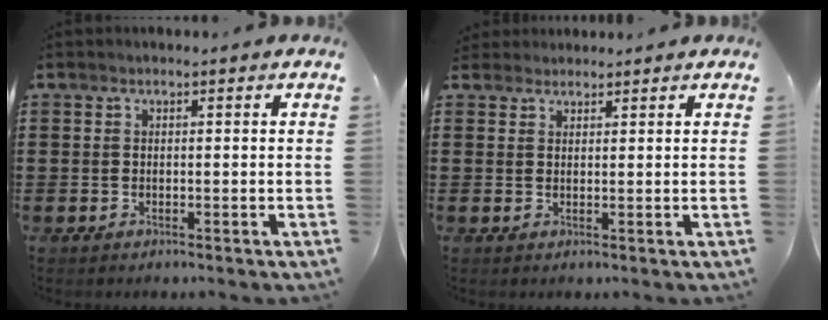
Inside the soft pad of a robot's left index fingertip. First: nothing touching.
{"total": 1.7, "force": [1.6, 0.6, 0.0], "torque": [-0.004, 0.005, 0.033]}